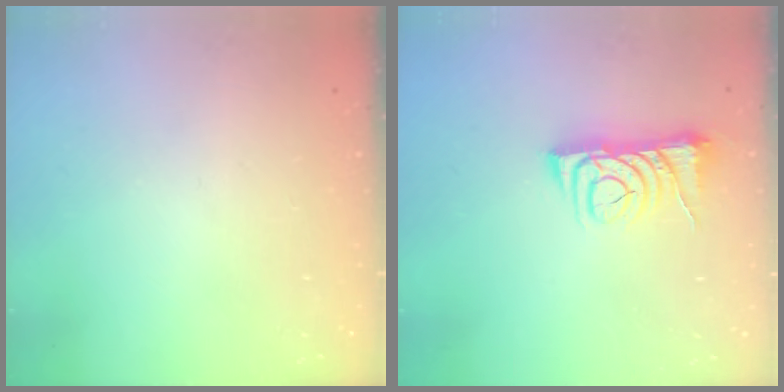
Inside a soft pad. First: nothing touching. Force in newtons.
{"total": 7.1, "press": 7.1, "slide": 1.0}